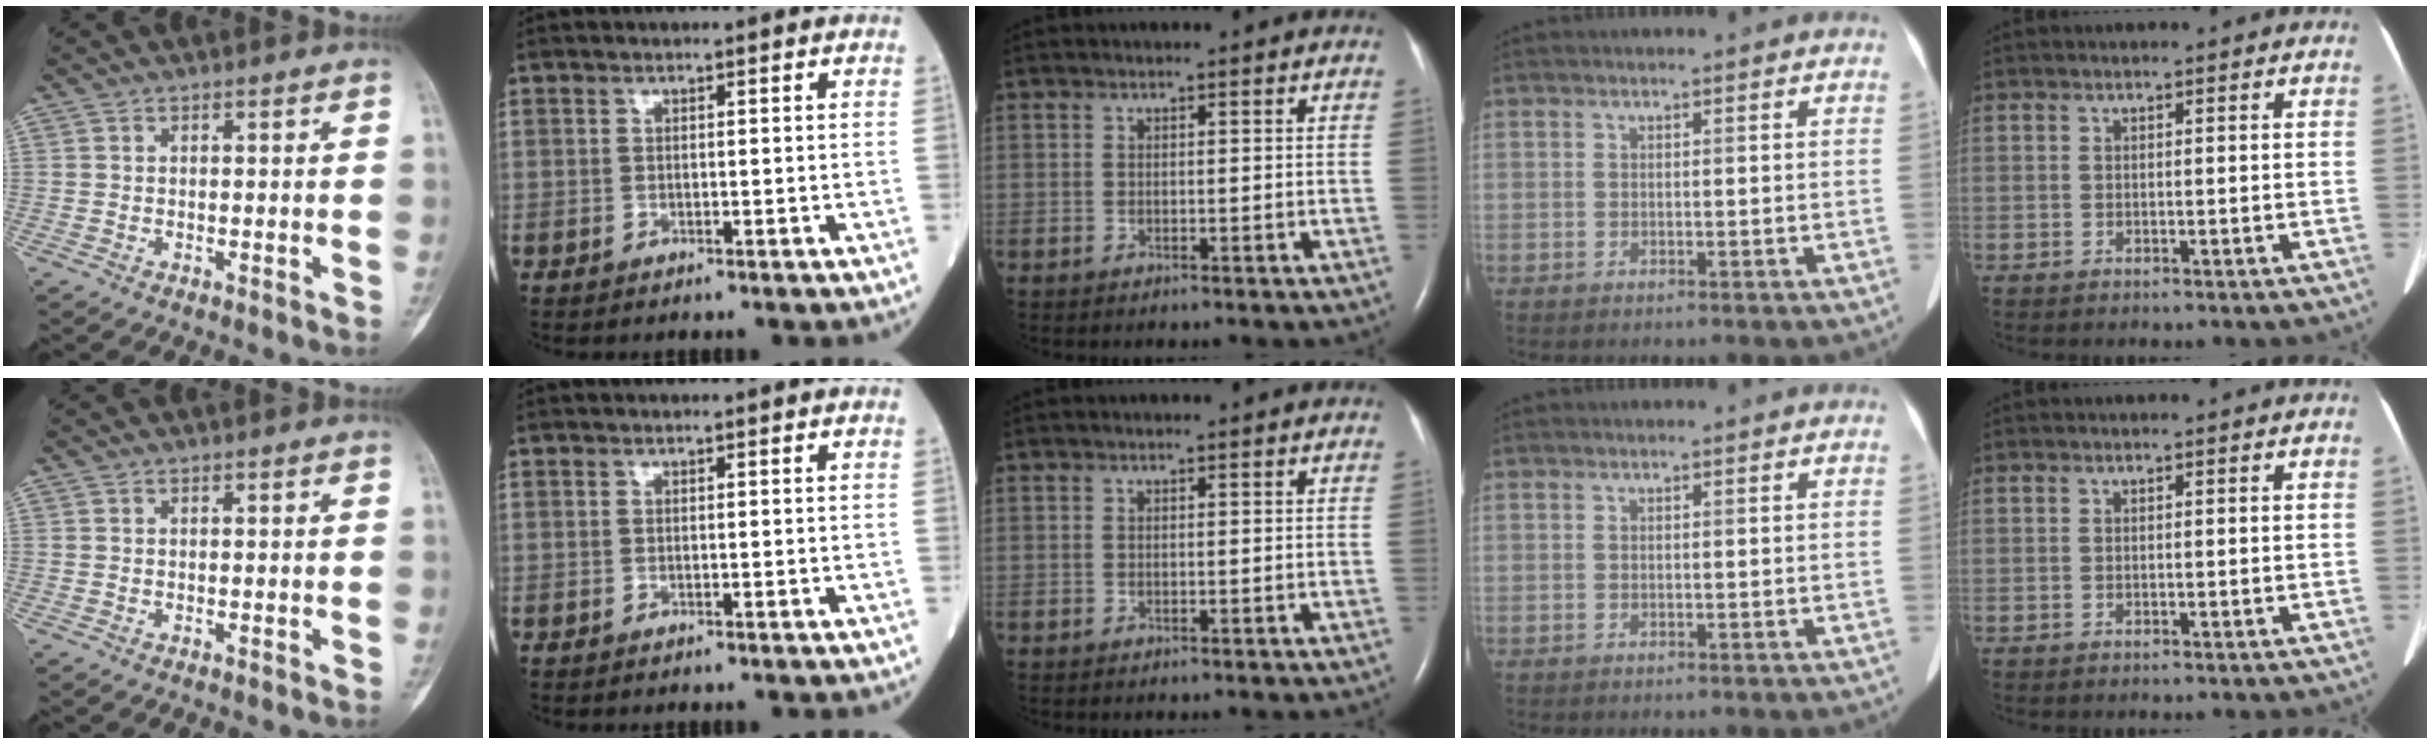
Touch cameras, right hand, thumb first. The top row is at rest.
{}